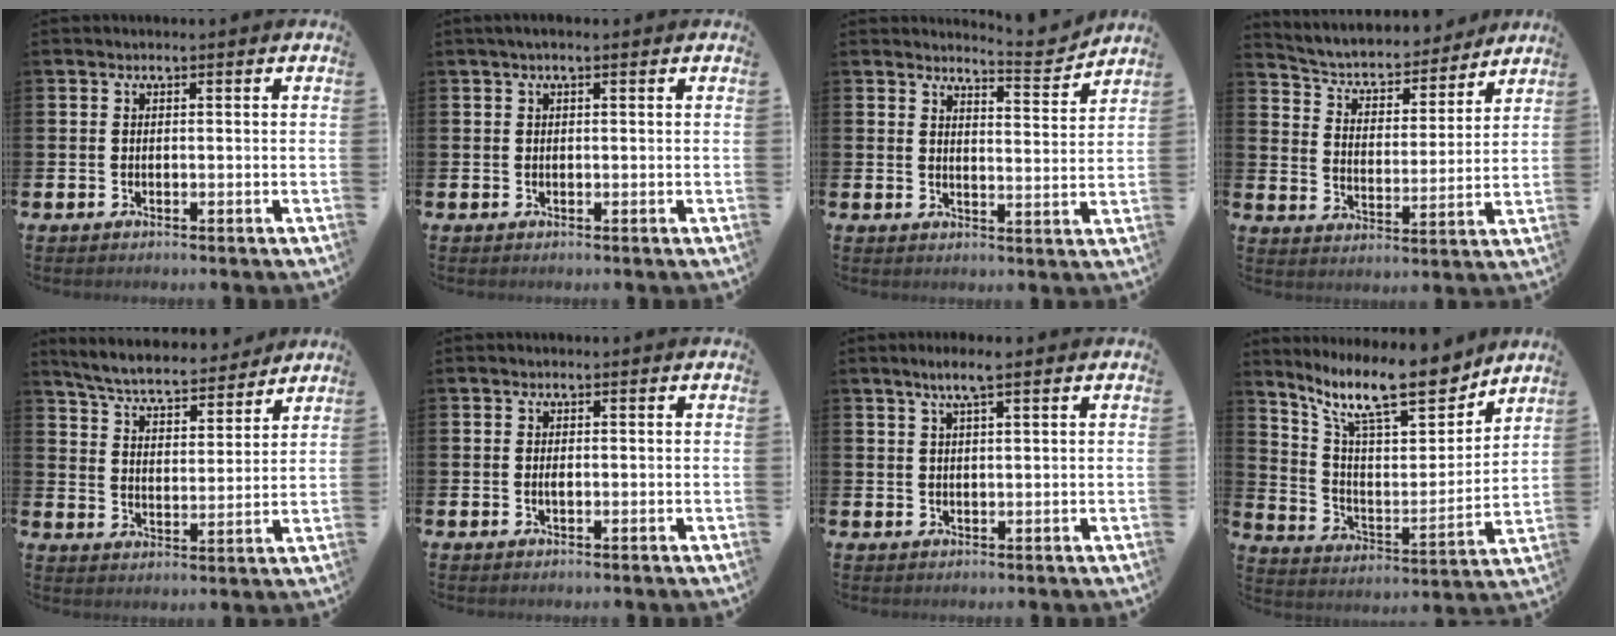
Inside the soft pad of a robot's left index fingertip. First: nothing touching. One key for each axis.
{"total": 0.9, "fx": 0.4, "fy": 0.2, "fz": 0.8, "tx": -0.014, "ty": 0.003, "tz": 0.006}
{"total": 4.5, "fx": 4.5, "fy": 0.1, "fz": 0.6, "tx": 0.000, "ty": -0.038, "tz": 0.073}
{"total": 5.2, "fx": 4.8, "fy": 1.8, "fz": 1.0, "tx": -0.056, "ty": -0.040, "tz": 0.077}
{"total": 6.2, "fx": 6.0, "fy": 0.9, "fz": 1.5, "tx": -0.062, "ty": -0.041, "tz": 0.102}
{"total": 0.7, "fx": 0.0, "fy": 0.2, "fz": 0.7, "tx": -0.015, "ty": 0.001, "tz": 0.000}
{"total": 3.3, "fx": 2.3, "fy": 0.3, "fz": 2.3, "tx": -0.046, "ty": 0.002, "tz": 0.040}
{"total": 14.1, "fx": 11.7, "fy": 3.5, "fz": 7.0, "tx": -0.157, "ty": -0.072, "tz": 0.203}